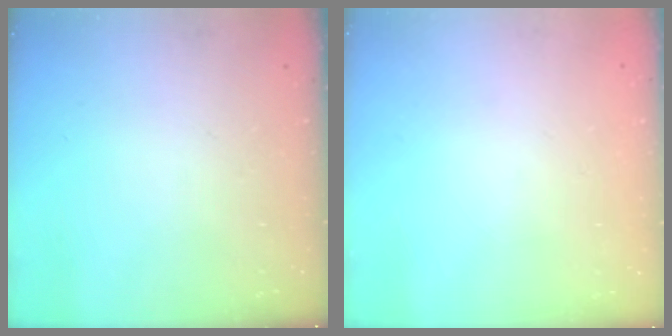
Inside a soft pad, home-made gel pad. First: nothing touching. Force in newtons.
{"total": 1.9, "press": 1.9, "slide": 0.2}